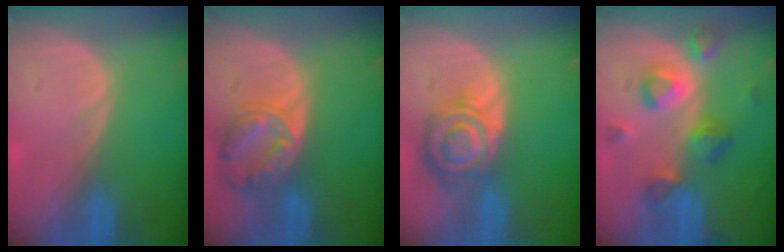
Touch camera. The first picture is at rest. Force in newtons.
{"total": 8.3, "press": 7.1, "slide": 4.2}
{"total": 8.4, "press": 7.3, "slide": 4.2}
{"total": 7.9, "press": 7.7, "slide": 2.0}